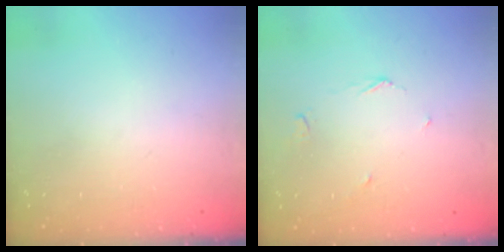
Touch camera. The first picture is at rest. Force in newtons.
{"total": 2.8, "press": 2.8, "slide": 0.2}